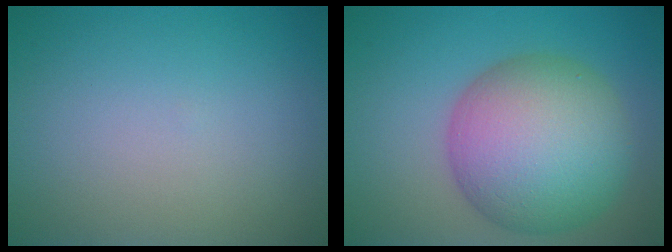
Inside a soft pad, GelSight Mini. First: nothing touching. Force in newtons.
{"total": 11.2, "press": 11.2, "slide": 0.5}